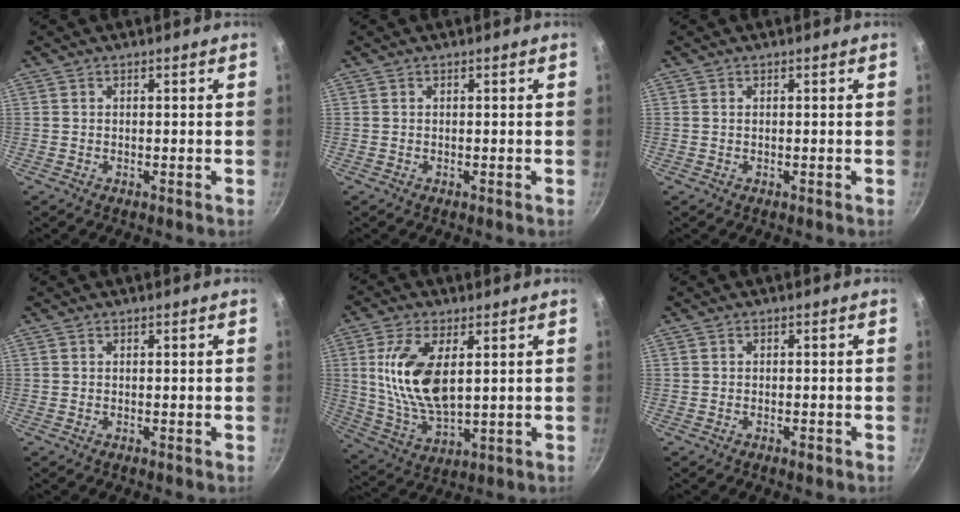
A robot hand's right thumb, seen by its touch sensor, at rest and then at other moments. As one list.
[{"total": 0.0}, {"total": 0.0}, {"total": 0.0}, {"total": 14.2, "force": [3.0, 7.0, 12.0], "torque": [-0.230, -0.016, 0.066]}, {"total": 1.2, "force": [-0.7, 0.6, 0.7], "torque": [-0.012, 0.007, -0.009]}]